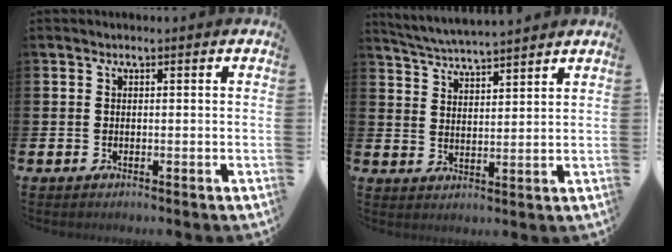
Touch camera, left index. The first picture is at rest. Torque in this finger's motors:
{"motor_torque": [0.38, -0.71, 0.42, 0.13]}